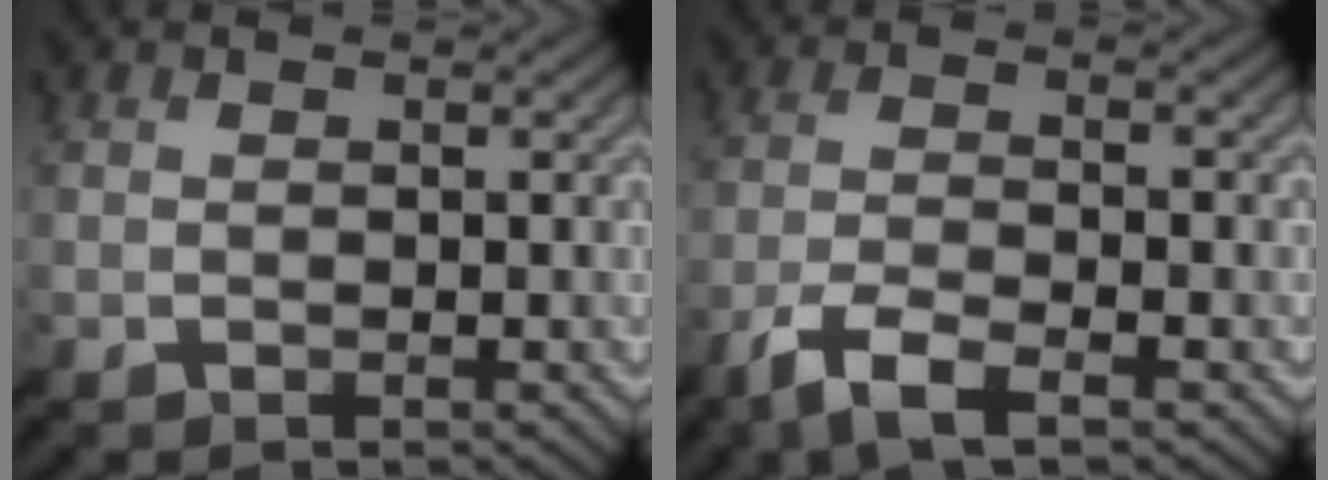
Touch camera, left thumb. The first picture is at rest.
{"total": 5.7, "force": [-3.6, 1.3, 4.3], "torque": [-0.091, -0.001, -0.077]}